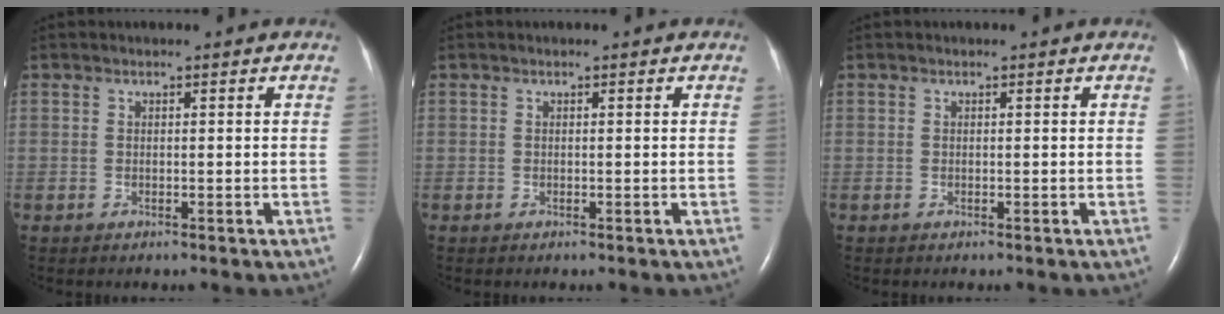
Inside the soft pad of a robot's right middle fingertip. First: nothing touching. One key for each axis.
{"total": 0.0}
{"total": 0.0}